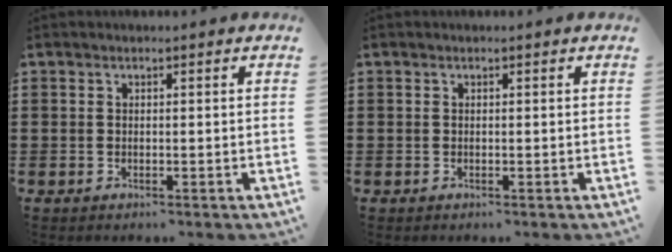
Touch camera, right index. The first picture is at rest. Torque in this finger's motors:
{"motor_torque": [-0.89, 1.25, 0.00, 0.00]}